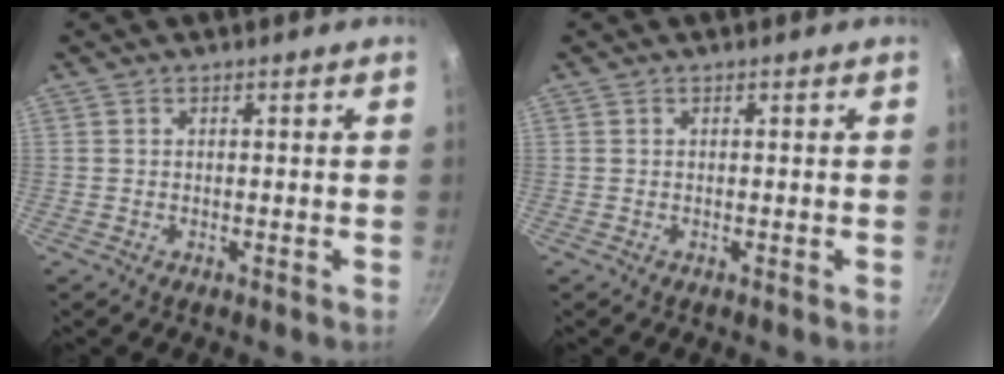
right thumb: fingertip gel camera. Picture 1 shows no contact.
{"total": 0.0}